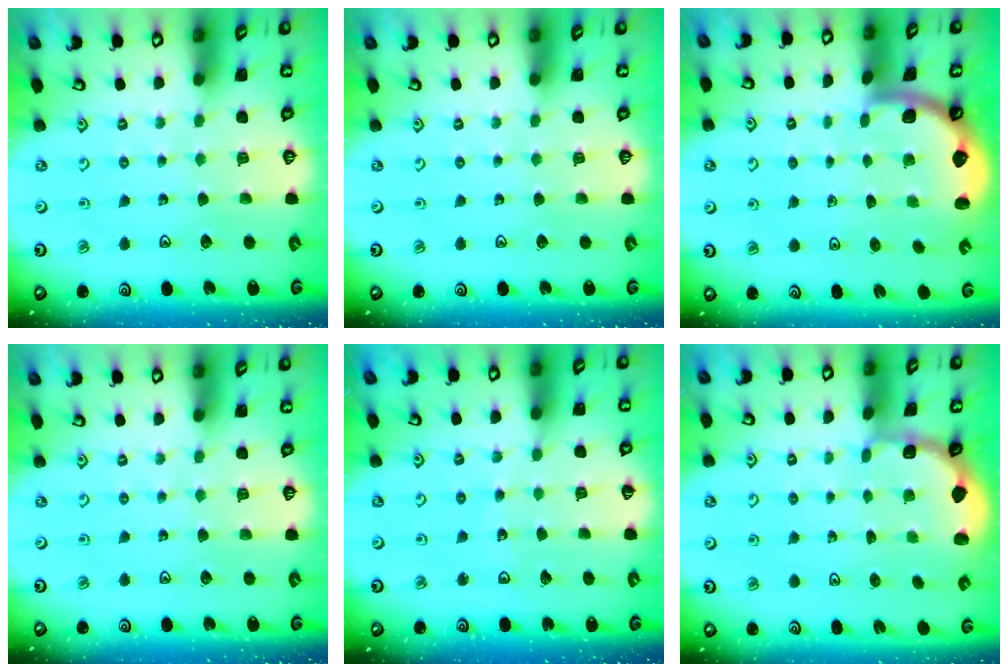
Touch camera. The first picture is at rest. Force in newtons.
{"total": 0.0}
{"total": 1.6, "press": 1.6, "slide": 0.1}
{"total": 0.0}
{"total": 3.5, "press": 3.5, "slide": 0.4}
{"total": 1.8, "press": 1.7, "slide": 0.7}